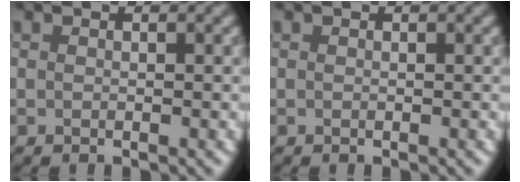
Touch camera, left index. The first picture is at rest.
{"total": 0.0}